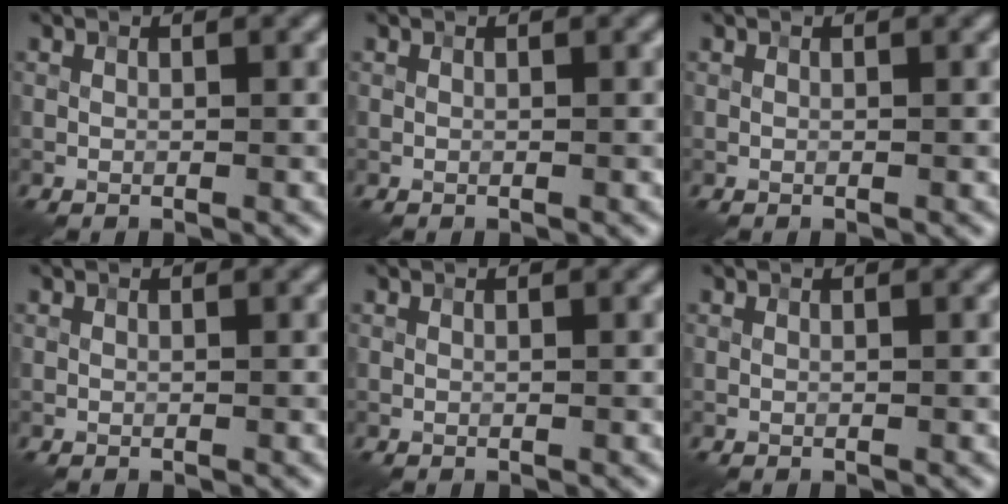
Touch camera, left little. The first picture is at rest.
{"total": 0.0}
{"total": 0.0}
{"total": 0.0}
{"total": 0.0}
{"total": 0.0}